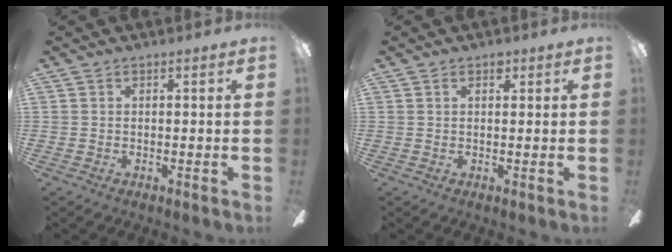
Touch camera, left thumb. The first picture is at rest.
{"total": 1.8, "force": [0.9, 1.0, 1.1], "torque": [-0.009, -0.003, 0.012]}